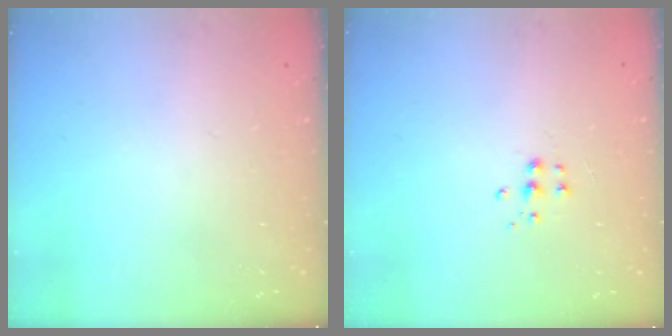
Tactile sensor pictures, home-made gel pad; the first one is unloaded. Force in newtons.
{"total": 4.7, "press": 4.6, "slide": 0.3}